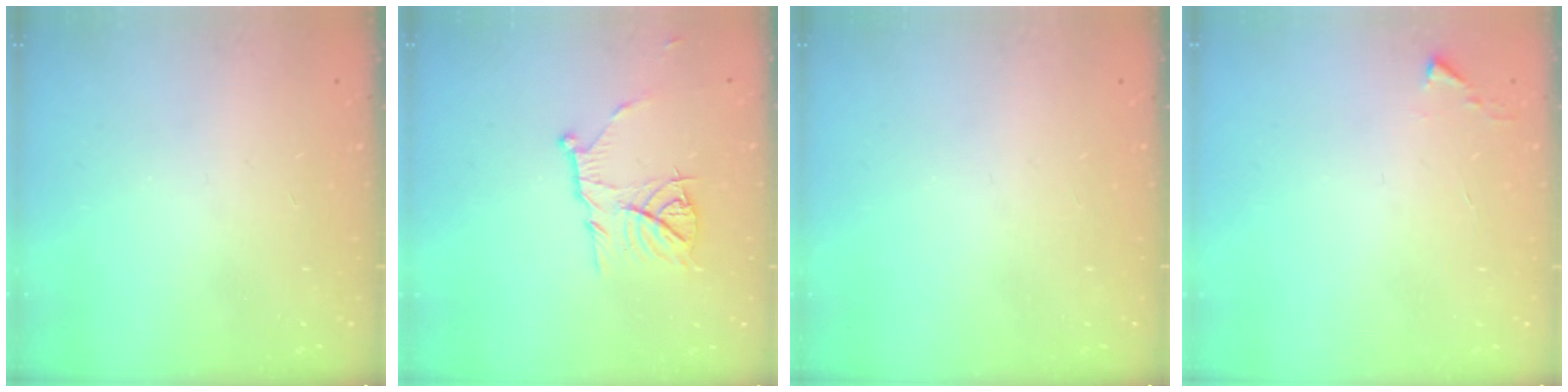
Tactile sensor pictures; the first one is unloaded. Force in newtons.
{"total": 10.3, "press": 10.3, "slide": 0.6}
{"total": 0.0}
{"total": 1.1, "press": 1.1, "slide": 0.1}